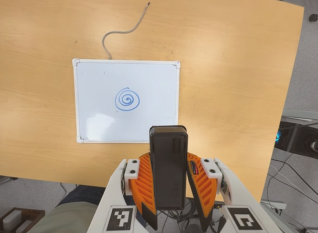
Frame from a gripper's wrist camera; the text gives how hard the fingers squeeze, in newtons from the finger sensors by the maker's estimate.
{"total": 8.7, "left": 7.4, "right": 10.0}